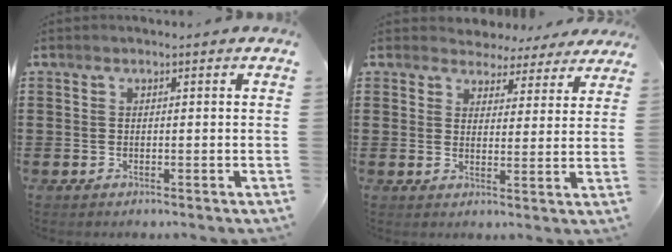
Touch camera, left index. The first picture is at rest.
{"total": 4.1, "force": [3.8, 1.6, 0.2], "torque": [-0.017, -0.014, 0.067]}